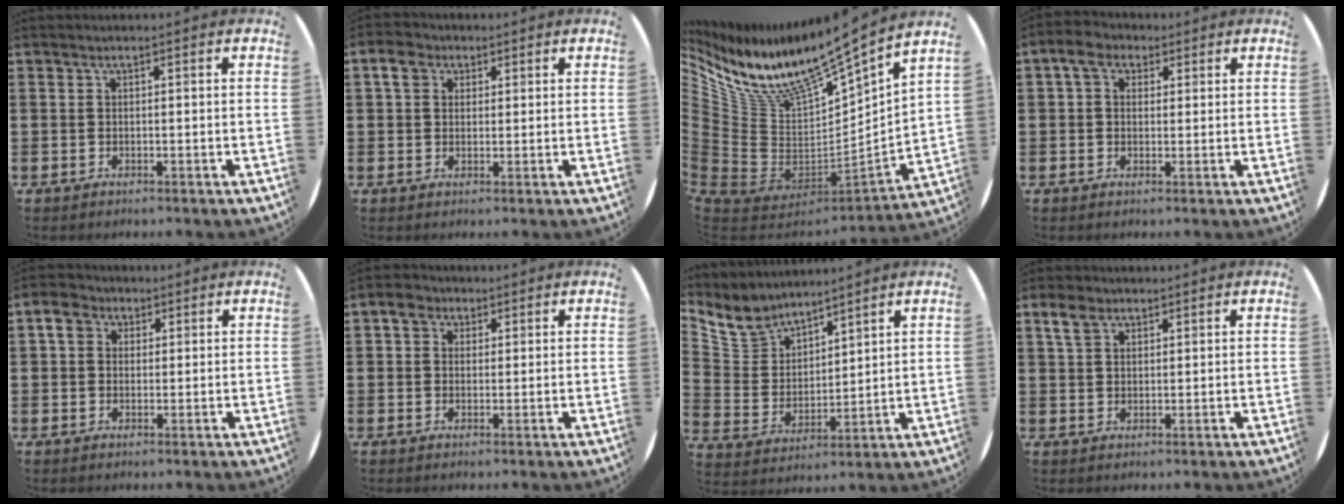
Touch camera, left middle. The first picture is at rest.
{"total": 3.0, "force": [1.6, 2.3, 1.0], "torque": [-0.022, 0.009, 0.027]}
{"total": 12.0, "force": [9.6, 3.7, 6.2], "torque": [-0.170, -0.082, 0.163]}
{"total": 3.4, "force": [2.0, 2.3, 1.4], "torque": [-0.029, 0.010, 0.035]}
{"total": 3.0, "force": [1.6, 2.4, 1.0], "torque": [-0.020, 0.009, 0.026]}
{"total": 2.7, "force": [1.6, 2.0, 0.8], "torque": [-0.014, 0.009, 0.027]}
{"total": 6.4, "force": [6.0, 2.1, 0.5], "torque": [-0.044, -0.036, 0.112]}
{"total": 3.0, "force": [2.1, 1.7, 1.3], "torque": [-0.024, 0.003, 0.038]}